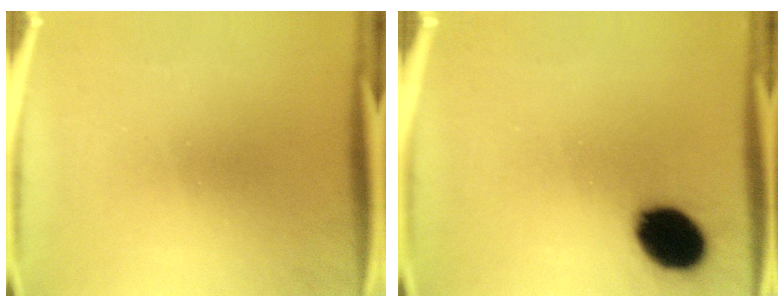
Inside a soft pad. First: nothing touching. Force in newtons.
{"total": 13.0}